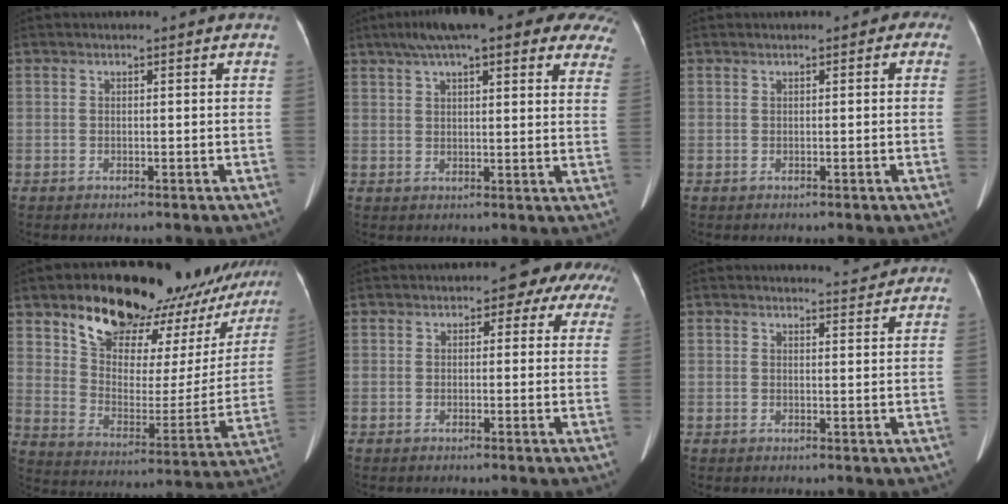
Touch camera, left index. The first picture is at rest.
{"total": 24.4, "force": [18.4, 5.3, 15.2], "torque": [-0.205, 0.056, 0.218]}
{"total": 1.5, "force": [0.4, 0.8, 1.1], "torque": [-0.008, 0.012, 0.001]}
{"total": 25.4, "force": [20.0, 10.2, 11.7], "torque": [-0.161, -0.006, 0.267]}
{"total": 4.7, "force": [1.5, 3.2, 3.1], "torque": [-0.013, 0.031, 0.006]}
{"total": 2.3, "force": [2.3, -0.1, -0.2], "torque": [-0.004, -0.009, 0.029]}